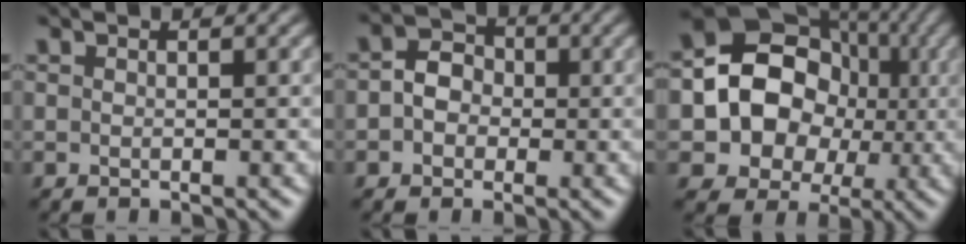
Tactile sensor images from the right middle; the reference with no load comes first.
{"total": 3.1, "force": [-0.2, 2.7, 1.6], "torque": [-0.014, 0.005, -0.014]}
{"total": 10.6, "force": [-0.4, 9.3, 5.0], "torque": [-0.065, 0.009, -0.030]}